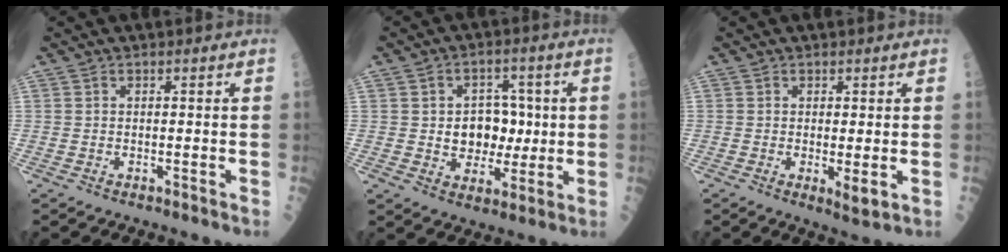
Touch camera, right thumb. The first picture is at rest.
{"total": 8.8, "force": [0.6, 6.8, 5.6], "torque": [-0.032, 0.006, 0.016]}
{"total": 2.8, "force": [-0.2, 0.6, 2.7], "torque": [-0.043, -0.010, -0.003]}